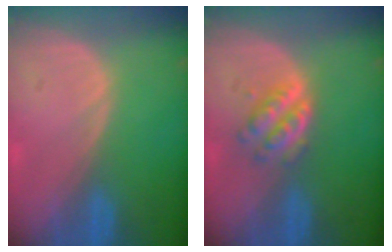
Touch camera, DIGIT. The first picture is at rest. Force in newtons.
{"total": 4.9, "press": 4.4, "slide": 2.2}